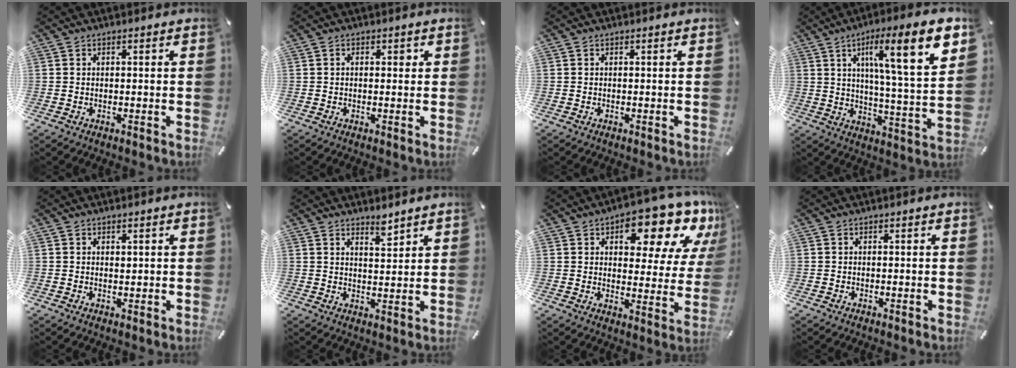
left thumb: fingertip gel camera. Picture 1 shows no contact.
{"total": 1.3, "force": [0.2, 0.9, 1.0], "torque": [-0.021, 0.007, 0.001]}
{"total": 0.0}
{"total": 17.2, "force": [8.7, 2.6, 14.6], "torque": [-0.221, -0.046, 0.123]}
{"total": 0.6, "force": [0.3, 0.5, 0.2], "torque": [-0.005, 0.000, 0.007]}
{"total": 3.8, "force": [3.5, 0.8, 1.1], "torque": [-0.004, -0.030, 0.061]}
{"total": 16.6, "force": [10.6, 7.6, 10.2], "torque": [-0.125, -0.069, 0.171]}
{"total": 0.0}